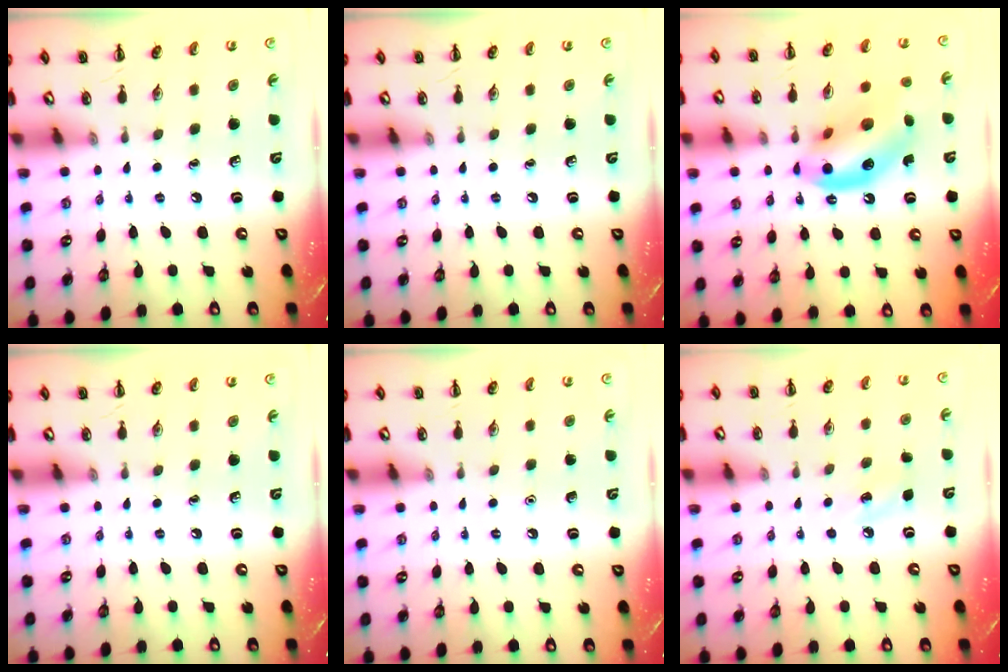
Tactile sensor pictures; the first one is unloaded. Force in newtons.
{"total": 0.0}
{"total": 15.3, "press": 15.0, "slide": 3.3}
{"total": 0.0}
{"total": 1.6, "press": 1.6, "slide": 0.1}
{"total": 3.8, "press": 3.6, "slide": 1.0}